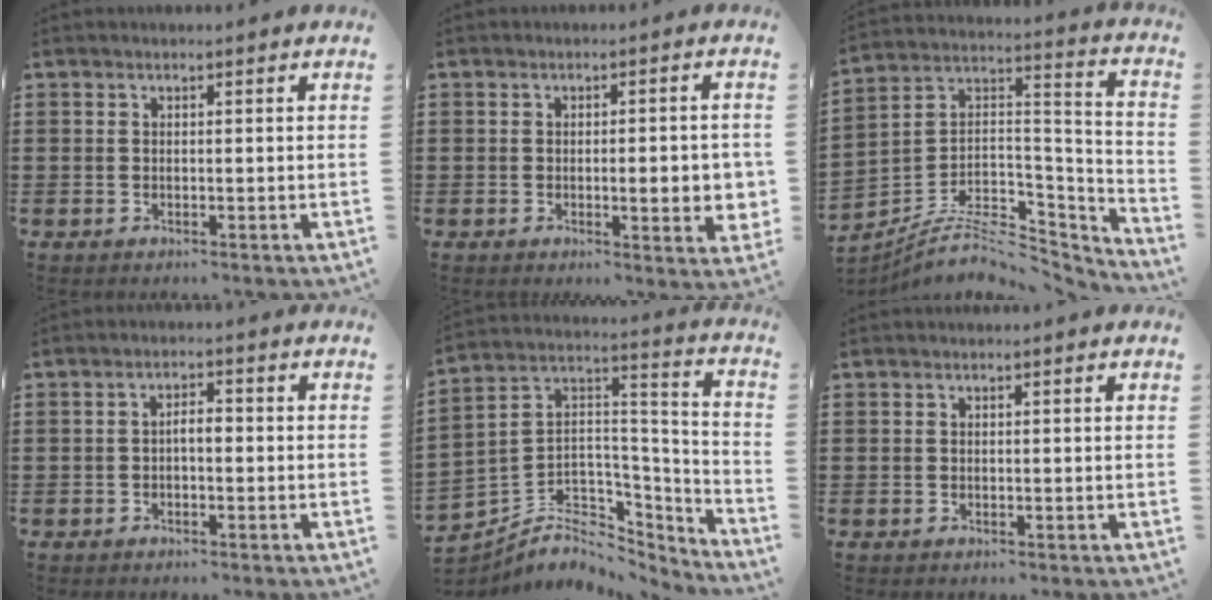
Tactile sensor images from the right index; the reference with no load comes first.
{"total": 5.4, "force": [-0.7, 1.1, 5.3], "torque": [-0.070, -0.010, -0.014]}
{"total": 7.4, "force": [-5.7, 3.4, 3.3], "torque": [-0.068, 0.004, -0.111]}
{"total": 2.3, "force": [-0.5, 0.8, 2.1], "torque": [-0.039, 0.005, -0.011]}
{"total": 6.8, "force": [-3.5, 5.2, 2.6], "torque": [-0.072, -0.011, -0.064]}
{"total": 0.0}